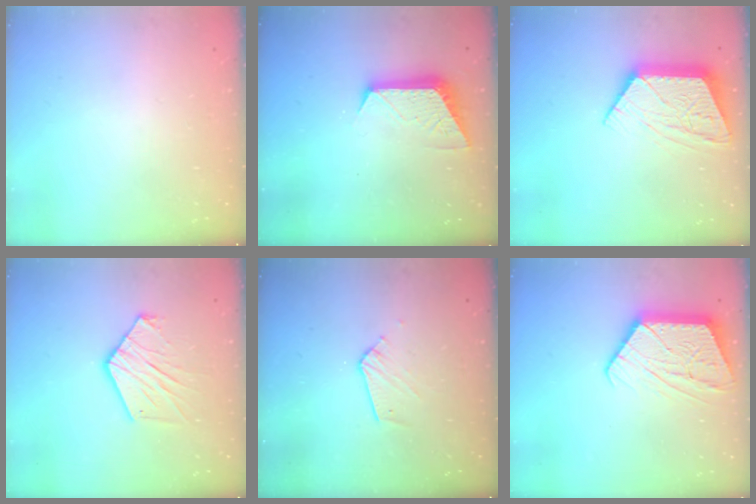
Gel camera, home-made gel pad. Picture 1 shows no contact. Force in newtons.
{"total": 9.5, "press": 9.5, "slide": 0.7}
{"total": 13.9, "press": 13.9, "slide": 1.0}
{"total": 11.3, "press": 11.2, "slide": 0.6}
{"total": 6.2, "press": 6.2, "slide": 0.3}
{"total": 14.3, "press": 14.3, "slide": 1.3}